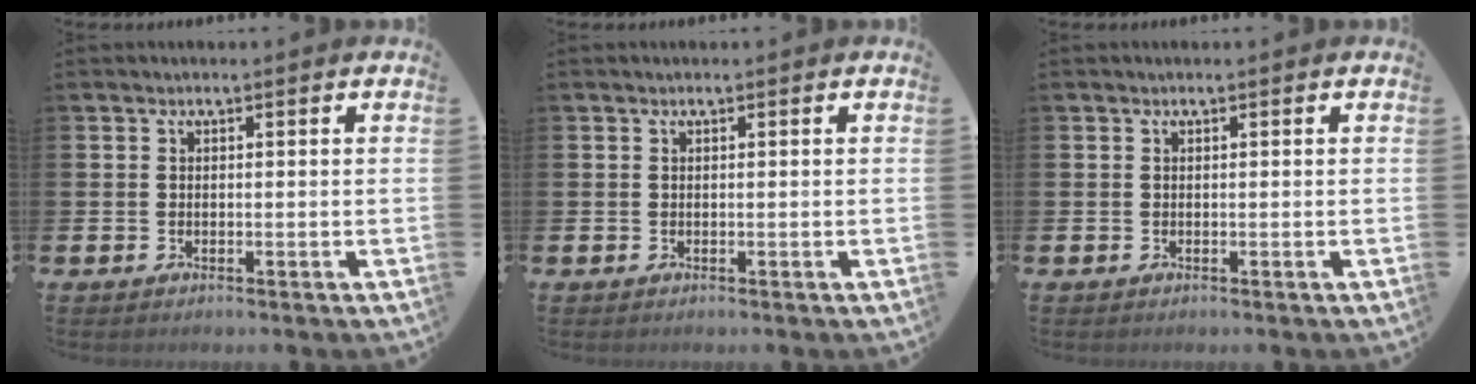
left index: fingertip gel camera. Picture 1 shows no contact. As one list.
[{"total": 0.0}, {"total": 0.0}]